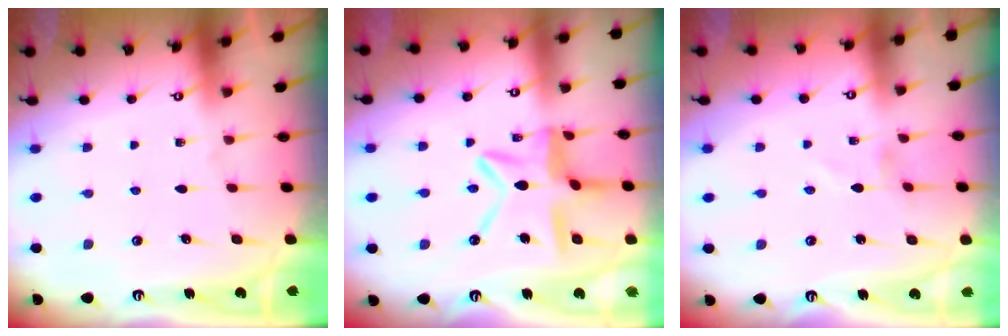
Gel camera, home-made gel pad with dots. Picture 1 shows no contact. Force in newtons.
{"total": 12.8, "press": 12.7, "slide": 1.3}
{"total": 0.0}